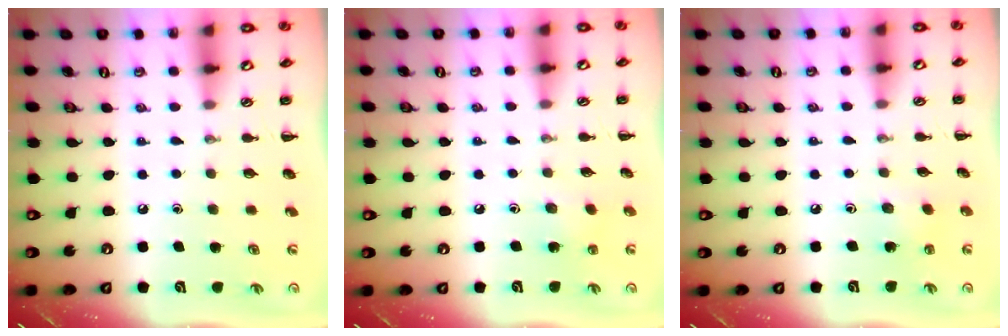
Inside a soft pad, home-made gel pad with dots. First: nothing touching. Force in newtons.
{"total": 6.1, "press": 5.9, "slide": 1.8}
{"total": 2.2, "press": 2.1, "slide": 0.7}